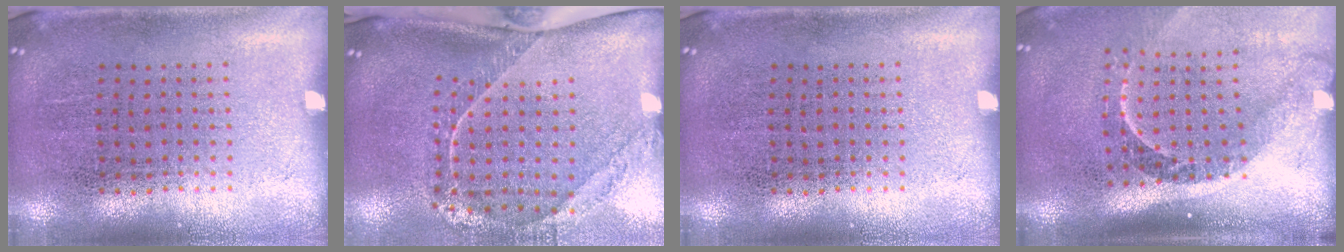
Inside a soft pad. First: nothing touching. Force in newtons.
{"total": 2.4, "press": 1.7, "slide": 1.7}
{"total": 0.0}
{"total": 2.3, "press": 1.6, "slide": 1.7}